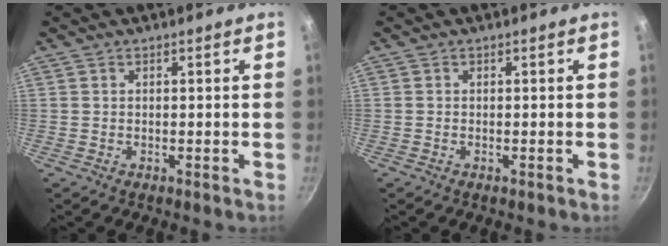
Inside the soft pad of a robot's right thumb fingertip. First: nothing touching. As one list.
[{"total": 0.0}]